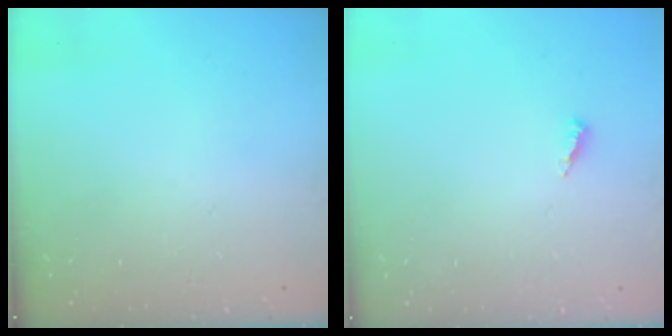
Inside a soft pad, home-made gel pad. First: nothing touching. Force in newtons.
{"total": 3.9, "press": 3.9, "slide": 0.2}